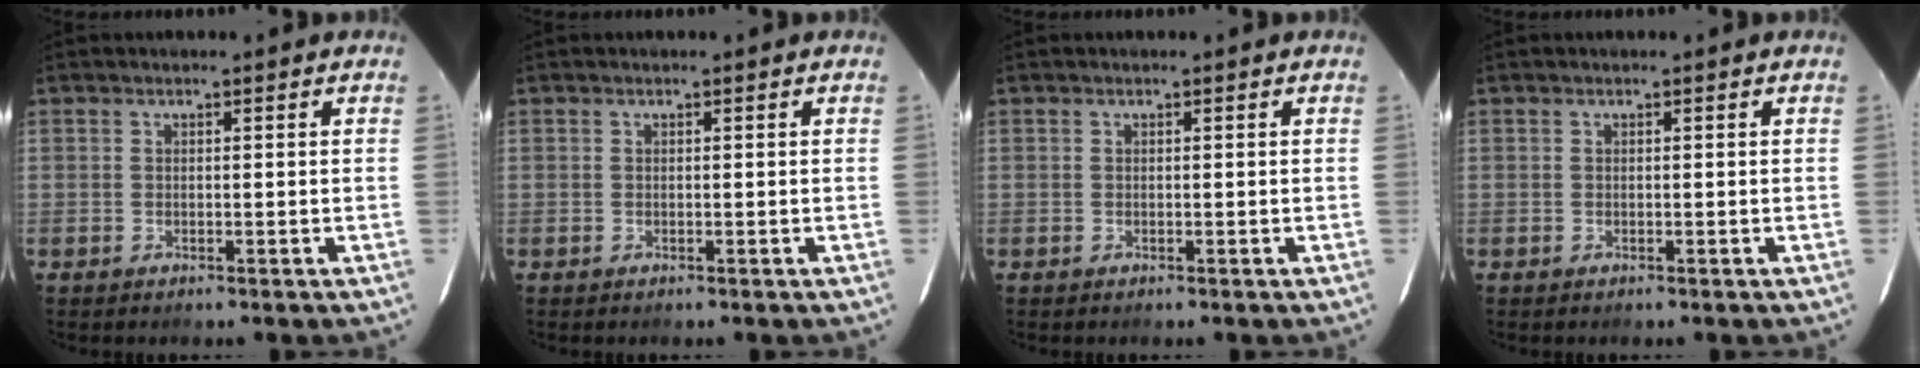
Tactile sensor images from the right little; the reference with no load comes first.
{"total": 0.0}
{"total": 0.0}
{"total": 0.0}